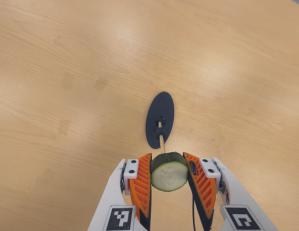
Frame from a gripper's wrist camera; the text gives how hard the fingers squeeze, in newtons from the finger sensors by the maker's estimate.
{"total": 11.5, "left": 10.5, "right": 12.5}